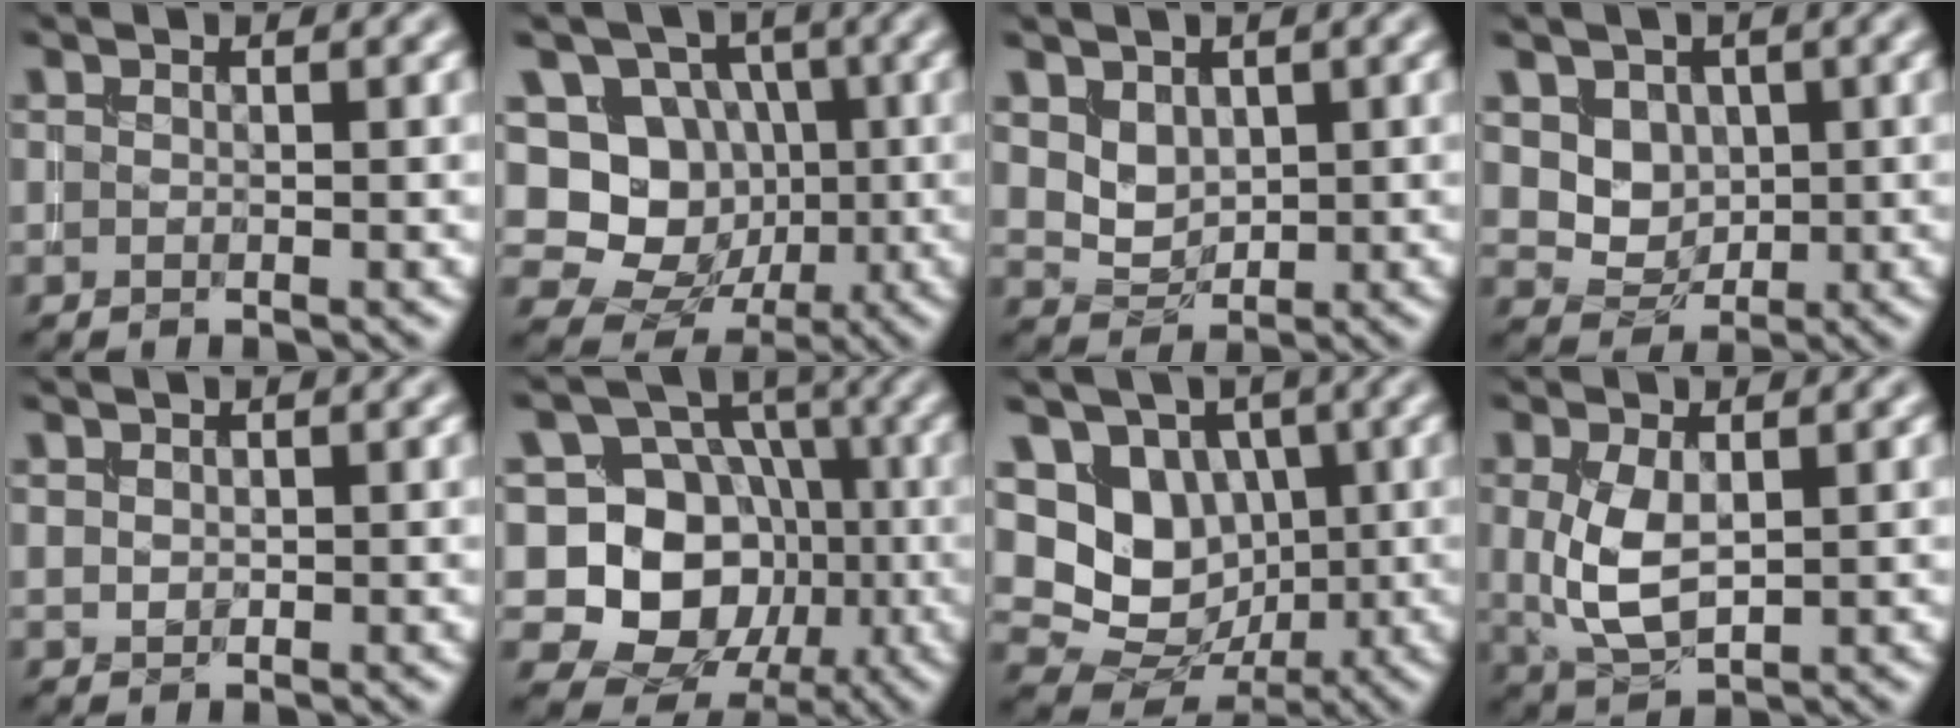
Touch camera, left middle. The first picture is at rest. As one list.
[{"total": 10.2, "force": [0.1, 9.4, 4.1], "torque": [-0.075, 0.022, -0.023]}, {"total": 2.2, "force": [1.0, 1.7, 1.1], "torque": [-0.024, -0.011, 0.024]}, {"total": 3.6, "force": [1.3, 2.9, 1.7], "torque": [-0.043, -0.017, 0.047]}, {"total": 0.5, "force": [0.3, 0.4, 0.1], "torque": [0.001, -0.003, 0.009]}, {"total": 12.3, "force": [-1.5, 10.8, 5.7], "torque": [-0.094, 0.014, -0.056]}, {"total": 8.7, "force": [1.3, 7.4, 4.5], "torque": [-0.062, 0.009, 0.002]}, {"total": 4.3, "force": [0.4, 2.3, 3.6], "torque": [-0.084, 0.001, 0.014]}]